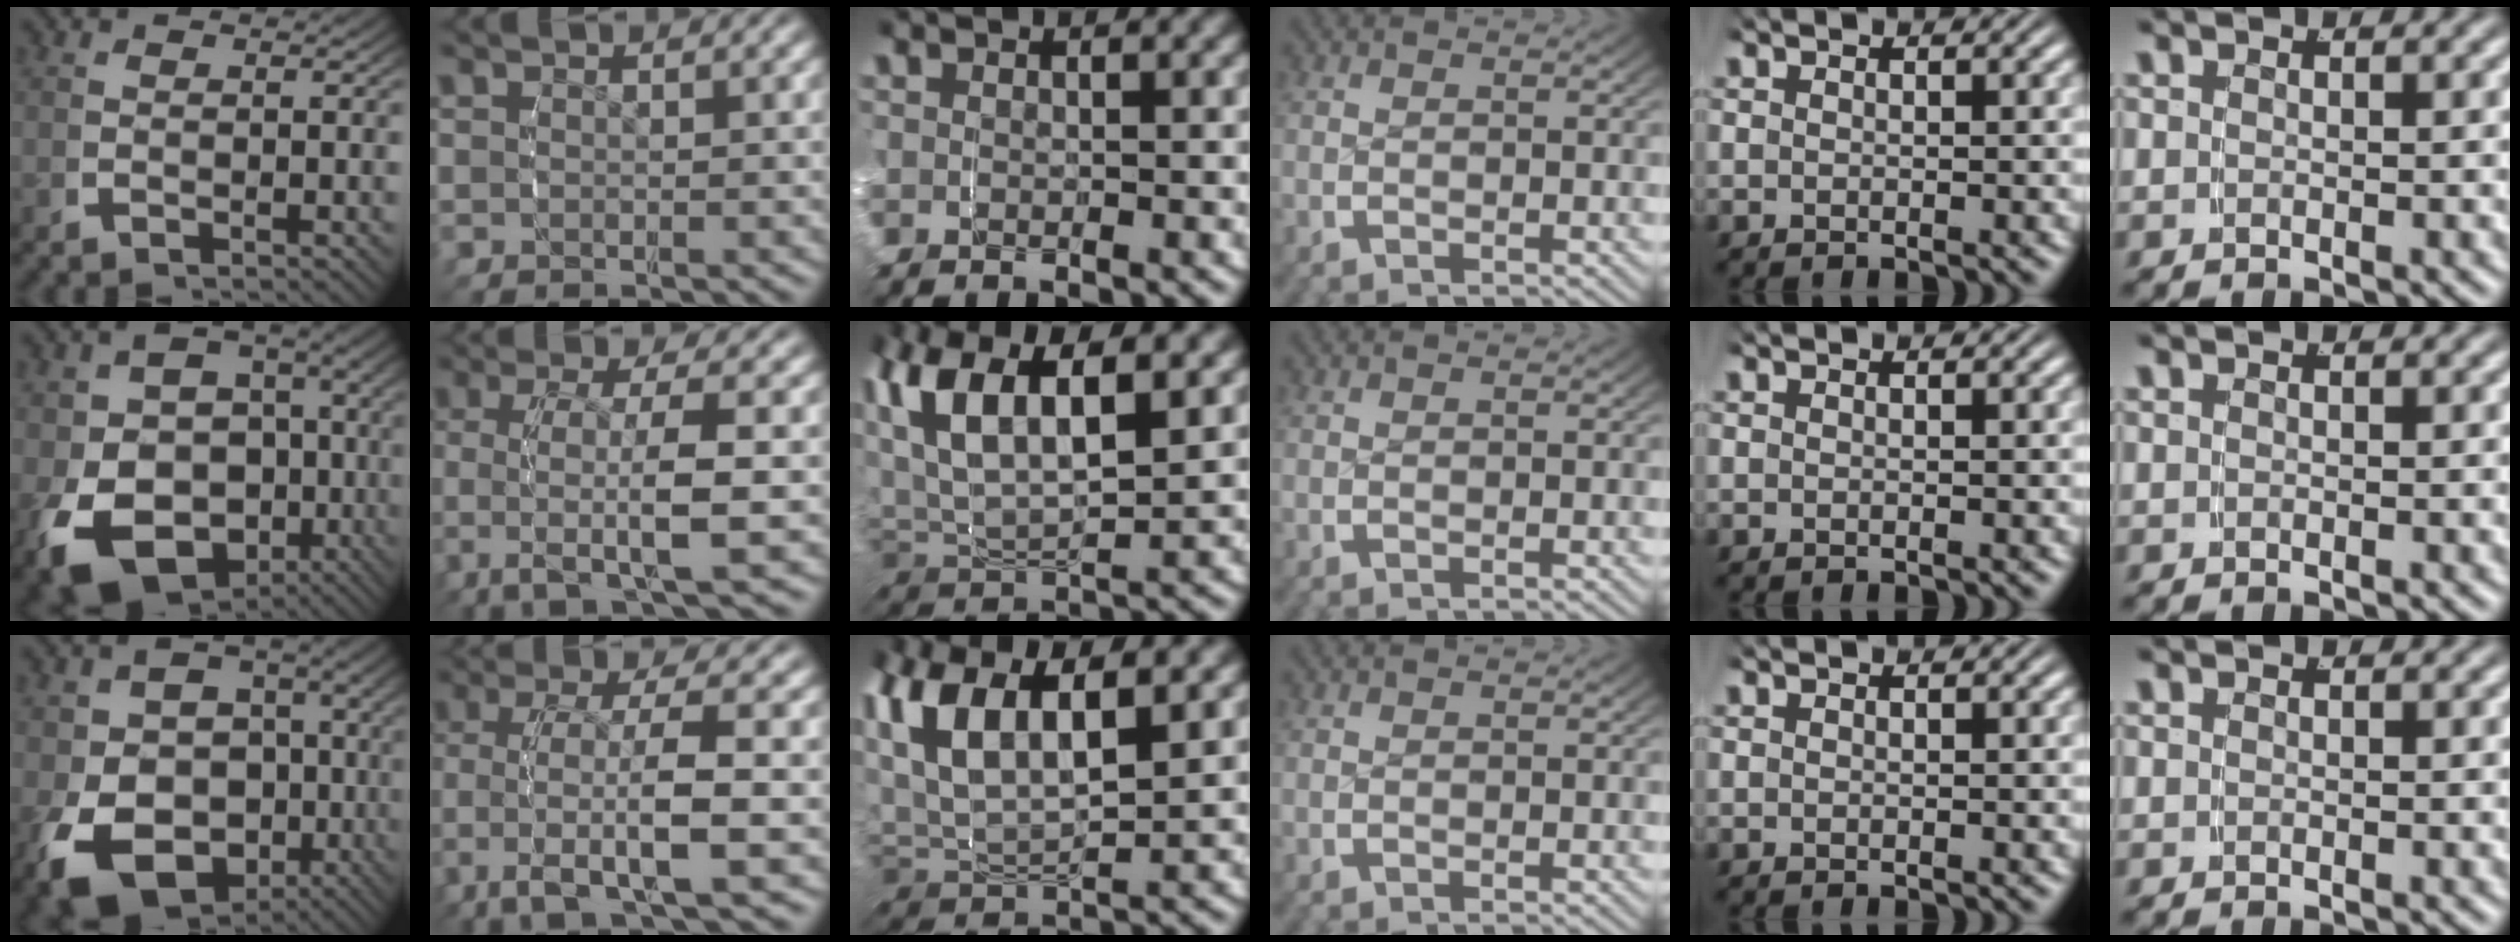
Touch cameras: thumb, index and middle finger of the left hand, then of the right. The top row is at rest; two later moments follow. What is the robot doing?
{"motion": "grasp_and_lifting", "object": "shorts"}